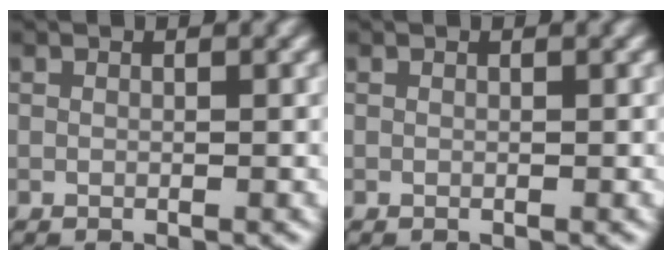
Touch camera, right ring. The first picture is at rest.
{"total": 0.0}